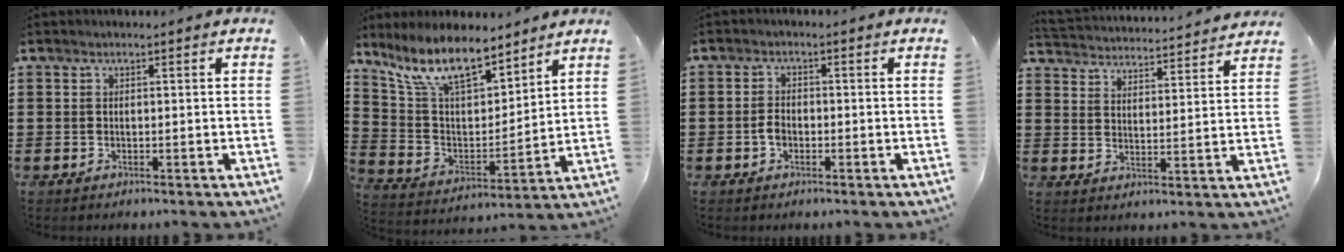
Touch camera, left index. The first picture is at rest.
{"total": 11.5, "force": [9.3, 3.4, 5.9], "torque": [-0.142, -0.041, 0.168]}
{"total": 2.3, "force": [-0.6, 1.4, 1.7], "torque": [-0.048, -0.003, -0.017]}
{"total": 3.9, "force": [3.9, -0.3, -0.2], "torque": [-0.019, -0.032, 0.063]}